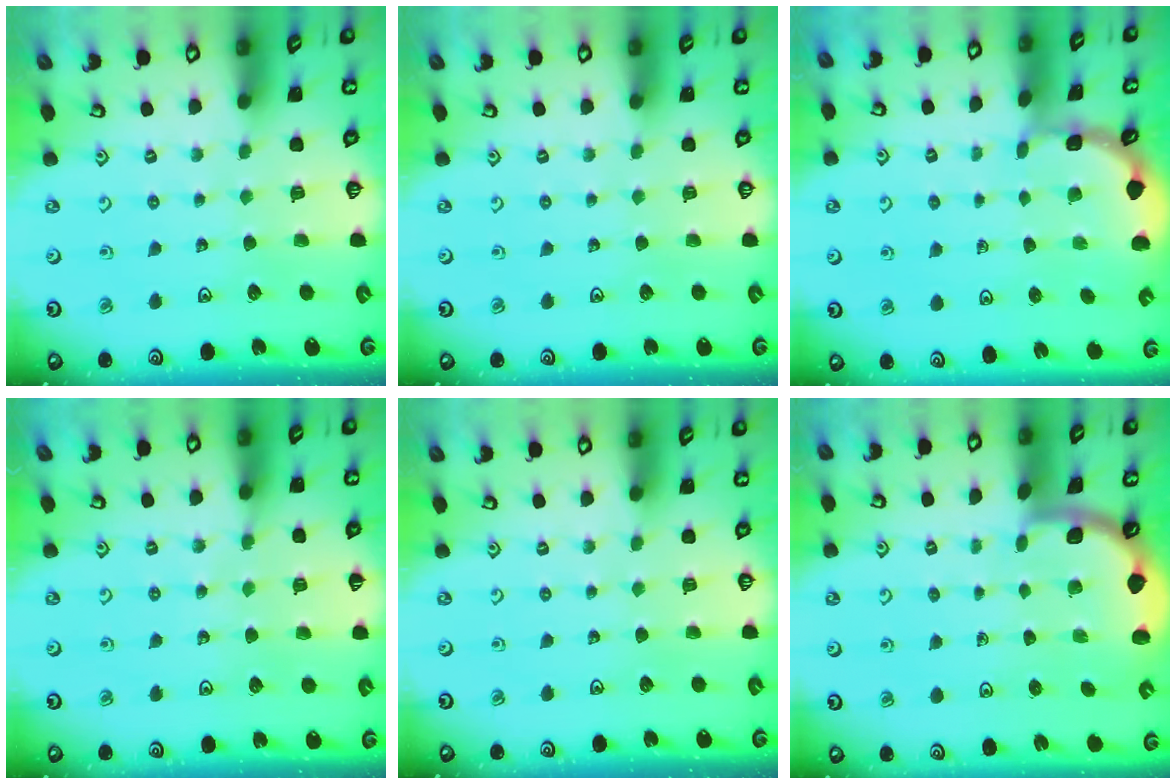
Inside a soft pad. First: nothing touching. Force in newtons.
{"total": 0.0}
{"total": 1.7, "press": 1.7, "slide": 0.1}
{"total": 6.4, "press": 6.3, "slide": 1.0}
{"total": 0.0}
{"total": 1.7, "press": 1.7, "slide": 0.1}